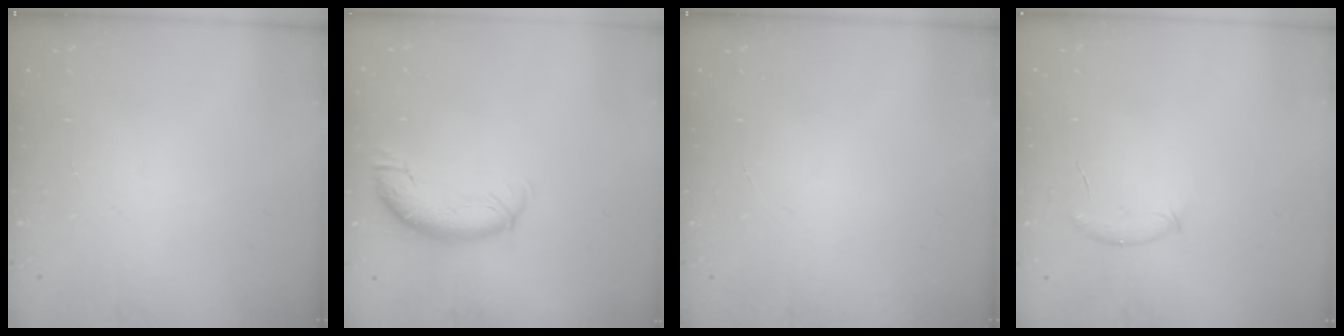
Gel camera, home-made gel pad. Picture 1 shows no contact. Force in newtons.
{"total": 9.8, "press": 9.6, "slide": 1.9}
{"total": 0.0}
{"total": 7.4, "press": 7.2, "slide": 1.9}